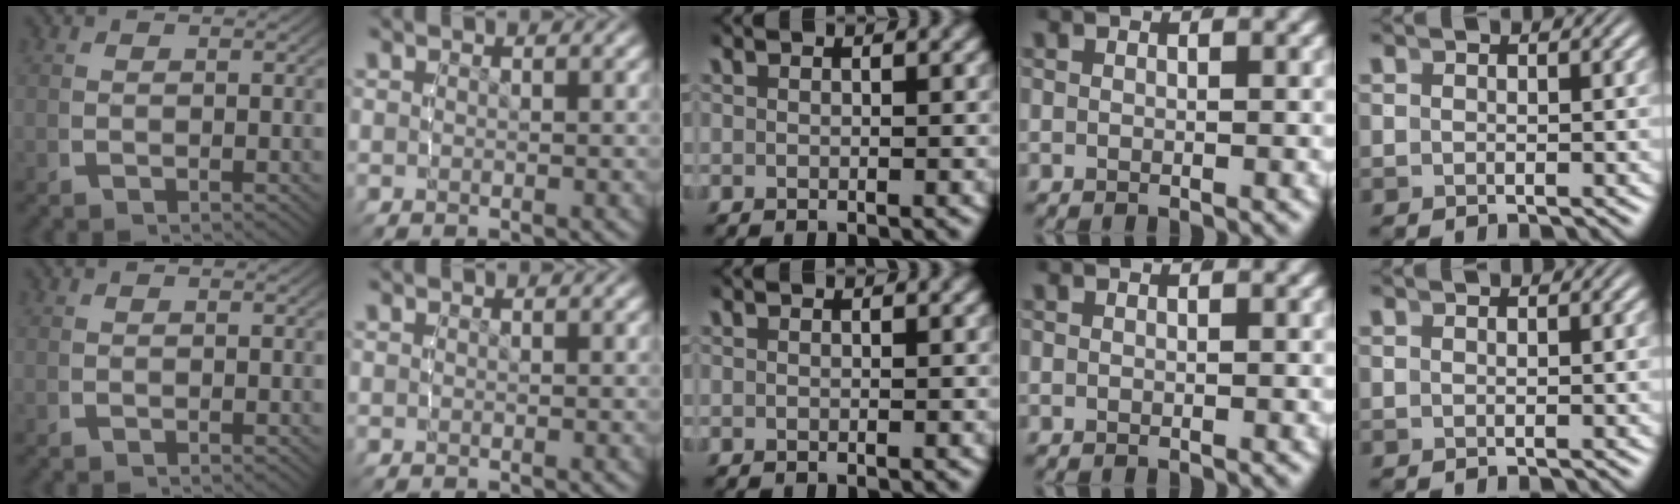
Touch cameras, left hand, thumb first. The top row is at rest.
{"little": {"total": 0.8, "force": [0.7, -0.4, -0.1], "torque": [0.014, 0.007, 0.011]}}